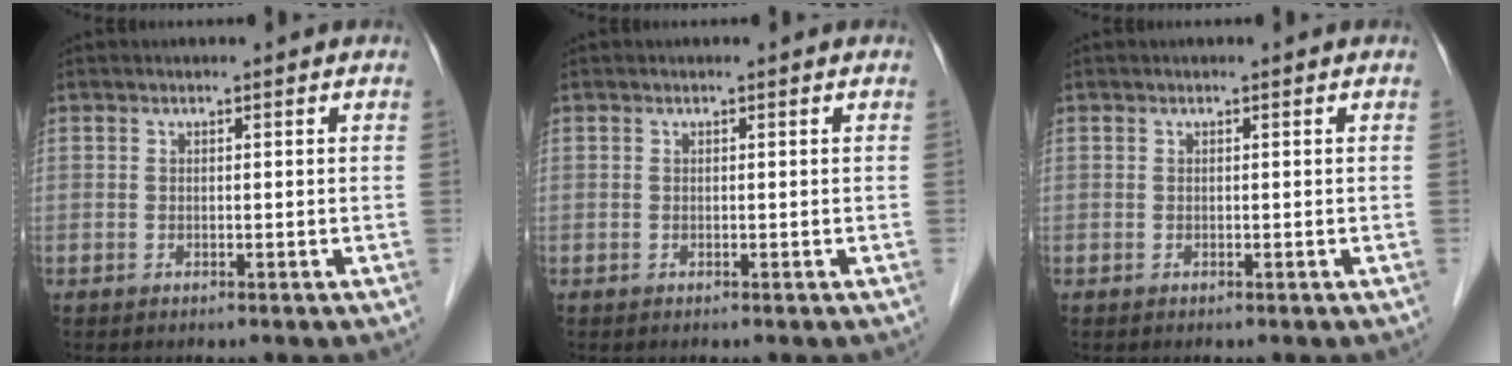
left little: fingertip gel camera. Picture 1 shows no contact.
{"total": 0.0}
{"total": 0.0}